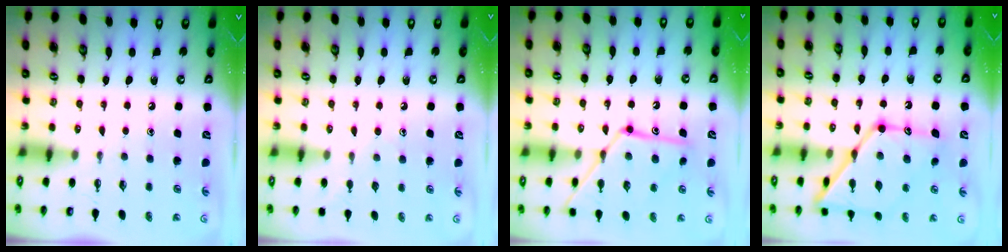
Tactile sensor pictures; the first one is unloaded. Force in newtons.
{"total": 4.8, "press": 4.8, "slide": 0.5}
{"total": 14.2, "press": 14.1, "slide": 0.9}
{"total": 20.0, "press": 19.9, "slide": 1.7}